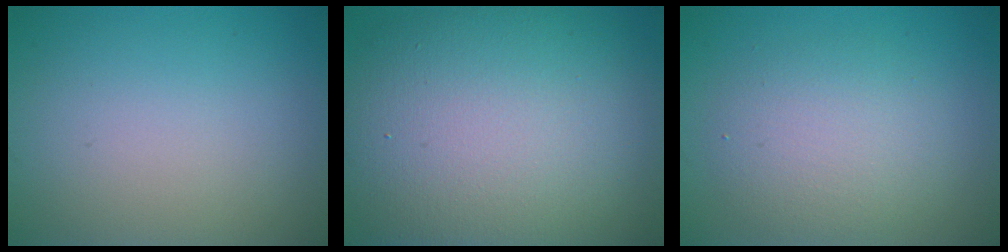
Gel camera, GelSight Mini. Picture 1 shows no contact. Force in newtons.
{"total": 15.0, "press": 15.0, "slide": 0.8}
{"total": 4.2, "press": 4.2, "slide": 0.2}